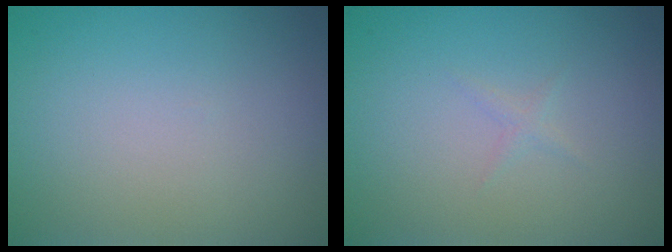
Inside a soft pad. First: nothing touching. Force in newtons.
{"total": 0.6, "press": 0.6, "slide": 0.0}